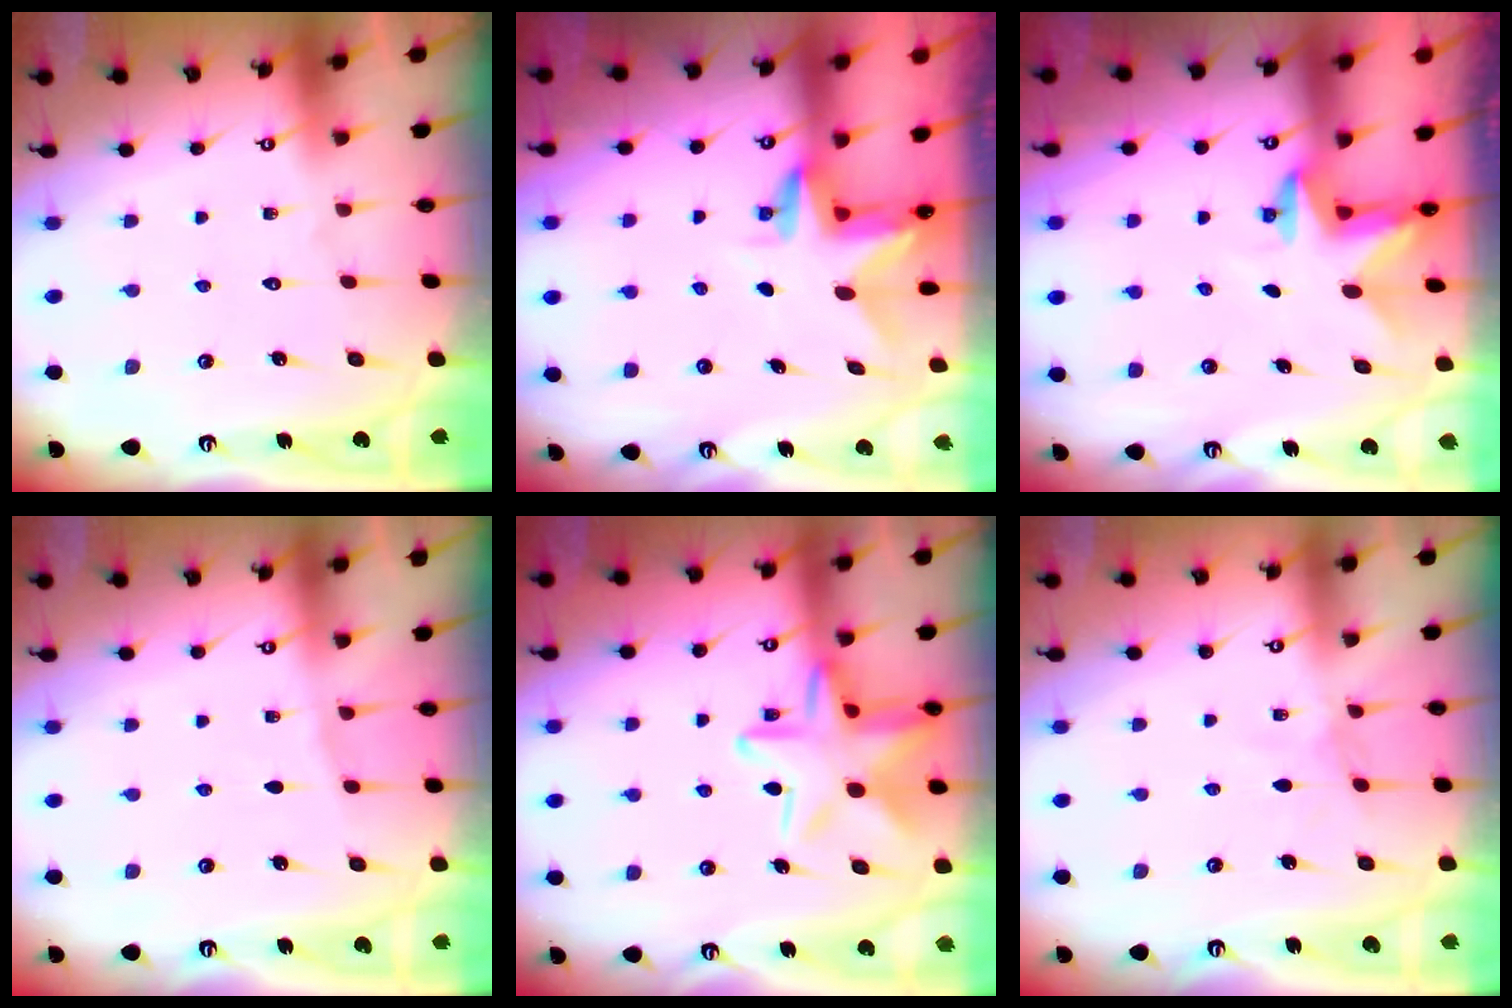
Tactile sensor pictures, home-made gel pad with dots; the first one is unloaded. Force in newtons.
{"total": 3.0, "press": 3.0, "slide": 0.3}
{"total": 2.4, "press": 2.3, "slide": 0.4}
{"total": 2.2, "press": 2.2, "slide": 0.4}
{"total": 16.1, "press": 16.0, "slide": 1.0}
{"total": 3.0, "press": 2.9, "slide": 0.4}